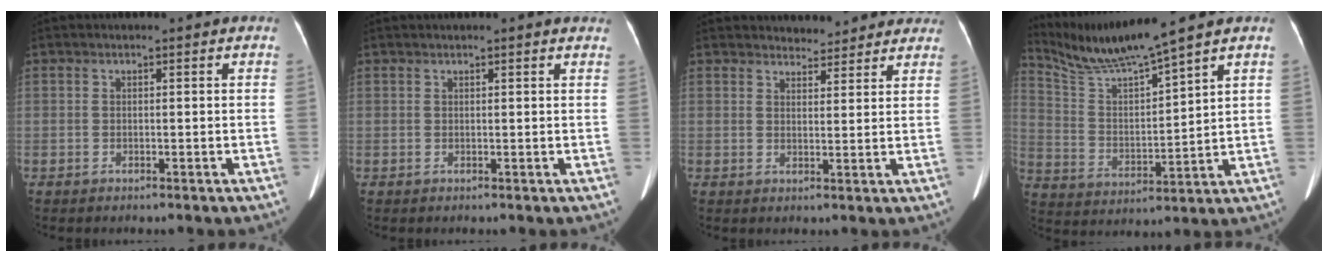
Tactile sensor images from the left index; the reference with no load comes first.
{"total": 3.4, "force": [3.1, 0.0, 1.3], "torque": [-0.016, 0.020, 0.030]}
{"total": 7.8, "force": [7.3, 2.6, 0.5], "torque": [0.016, 0.015, 0.072]}
{"total": 11.1, "force": [10.0, -2.0, 4.5], "torque": [-0.100, -0.001, 0.201]}